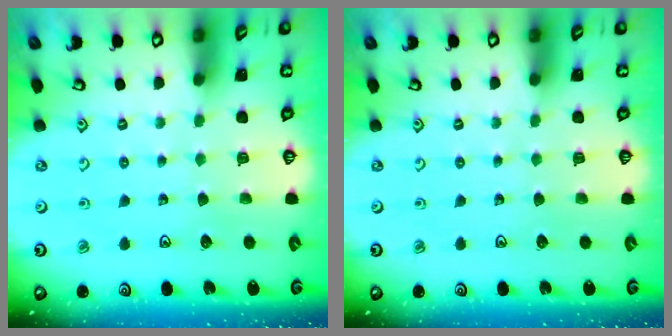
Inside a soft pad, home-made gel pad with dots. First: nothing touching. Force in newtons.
{"total": 0.0}